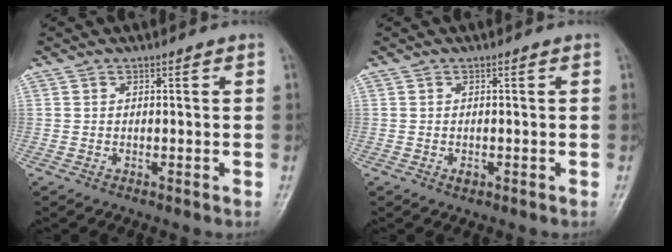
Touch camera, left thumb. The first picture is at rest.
{"total": 1.0, "force": [-0.4, 0.6, 0.7], "torque": [-0.006, 0.002, -0.003]}